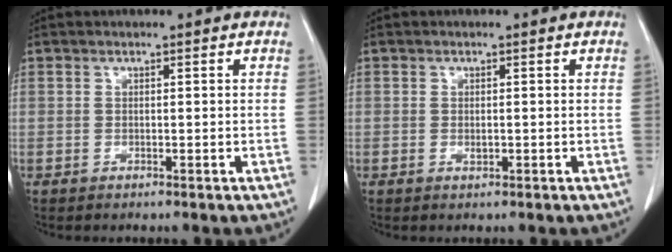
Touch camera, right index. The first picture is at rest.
{"total": 0.8, "force": [-0.2, 0.4, 0.7], "torque": [-0.014, -0.001, -0.002]}